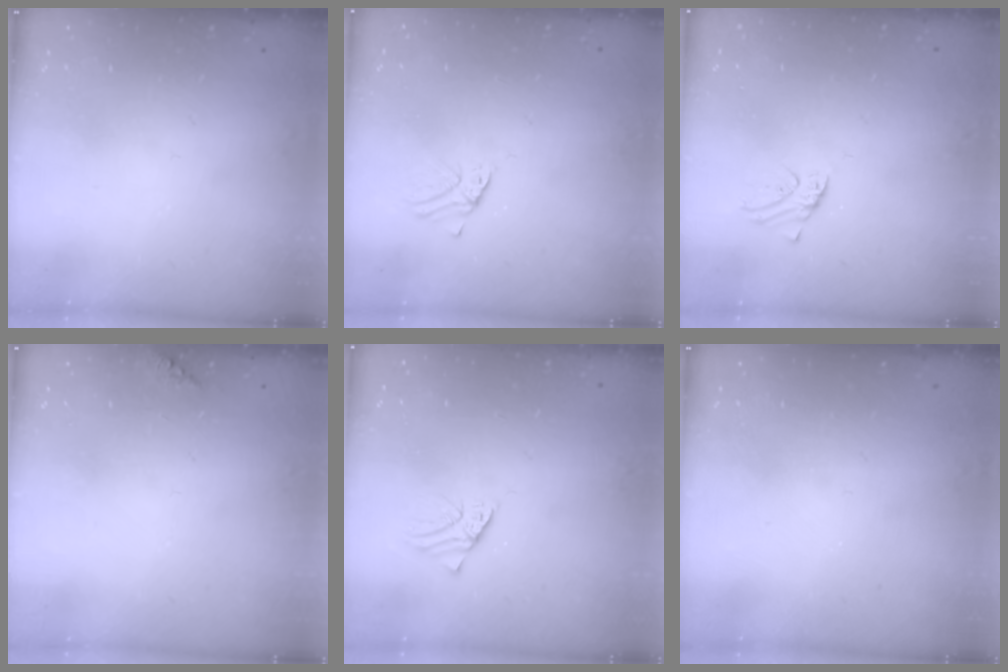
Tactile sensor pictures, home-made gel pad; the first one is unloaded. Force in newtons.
{"total": 1.8, "press": 1.8, "slide": 0.1}
{"total": 0.0}
{"total": 5.0, "press": 5.0, "slide": 0.6}
{"total": 1.4, "press": 1.4, "slide": 0.1}
{"total": 0.0}